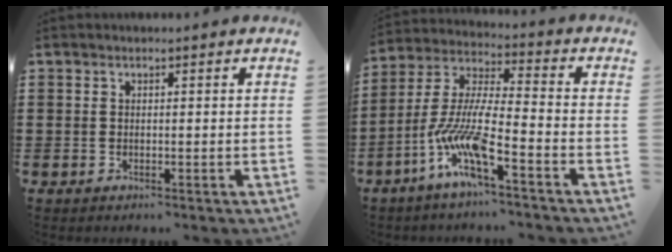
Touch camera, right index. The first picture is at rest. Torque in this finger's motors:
{"motor_torque": [2.14, 0.00, 1.05, 0.21]}